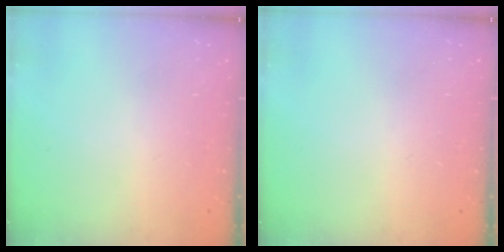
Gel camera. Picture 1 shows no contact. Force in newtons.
{"total": 0.0}